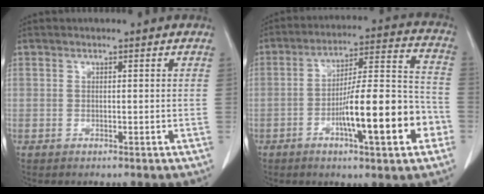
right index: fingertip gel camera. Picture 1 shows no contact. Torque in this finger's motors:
{"motor_torque": [1.60, -0.54, 0.86, 0.21]}